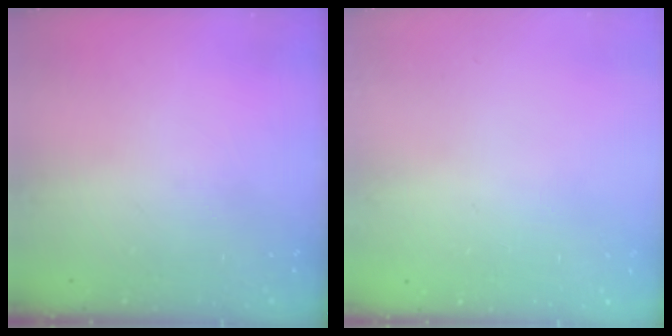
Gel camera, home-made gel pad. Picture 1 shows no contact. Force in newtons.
{"total": 0.0}